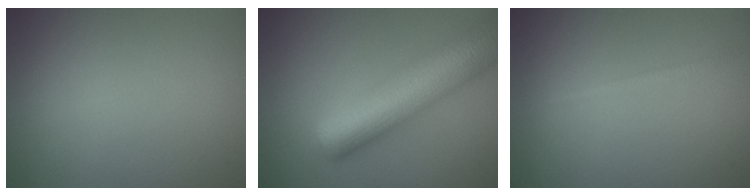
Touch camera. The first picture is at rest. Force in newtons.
{"total": 10.4, "press": 10.4, "slide": 0.4}
{"total": 0.8, "press": 0.8, "slide": 0.0}